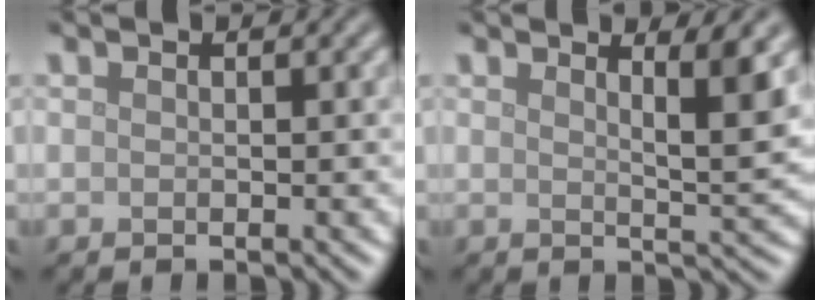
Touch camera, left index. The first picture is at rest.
{"total": 3.7, "force": [1.9, 0.7, 3.1], "torque": [-0.038, -0.006, 0.028]}